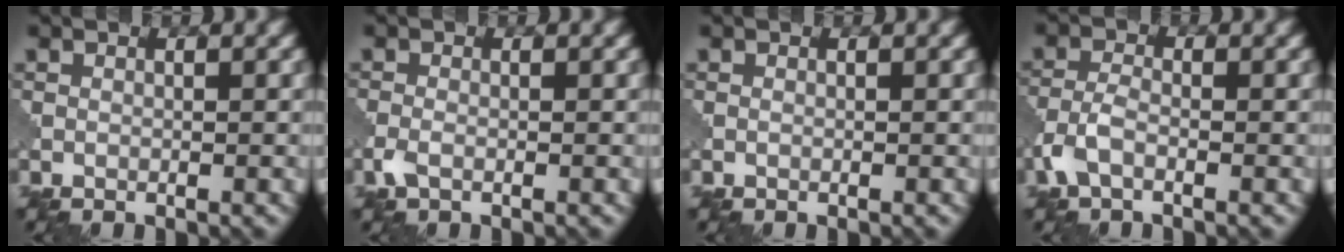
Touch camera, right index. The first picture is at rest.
{"total": 1.4, "force": [-0.8, 0.6, 1.1], "torque": [-0.030, -0.002, -0.021]}
{"total": 0.0}
{"total": 2.8, "force": [-1.4, 1.3, 2.0], "torque": [-0.051, 0.003, -0.040]}